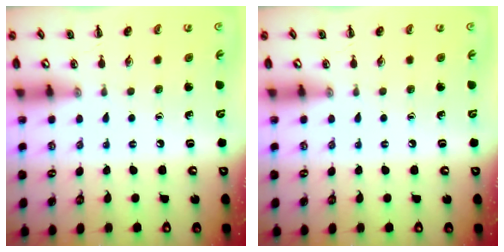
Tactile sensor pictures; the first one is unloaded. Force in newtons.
{"total": 0.0}